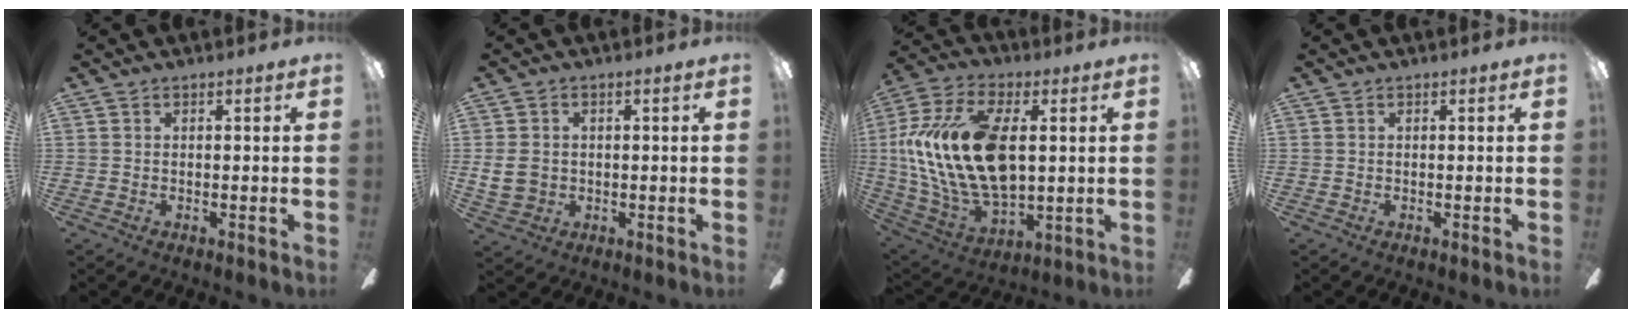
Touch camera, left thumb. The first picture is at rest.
{"total": 5.5, "force": [-0.1, 4.5, 3.2], "torque": [-0.065, 0.005, 0.000]}
{"total": 23.2, "force": [3.2, 12.7, 19.2], "torque": [-0.404, 0.001, 0.060]}
{"total": 0.0}